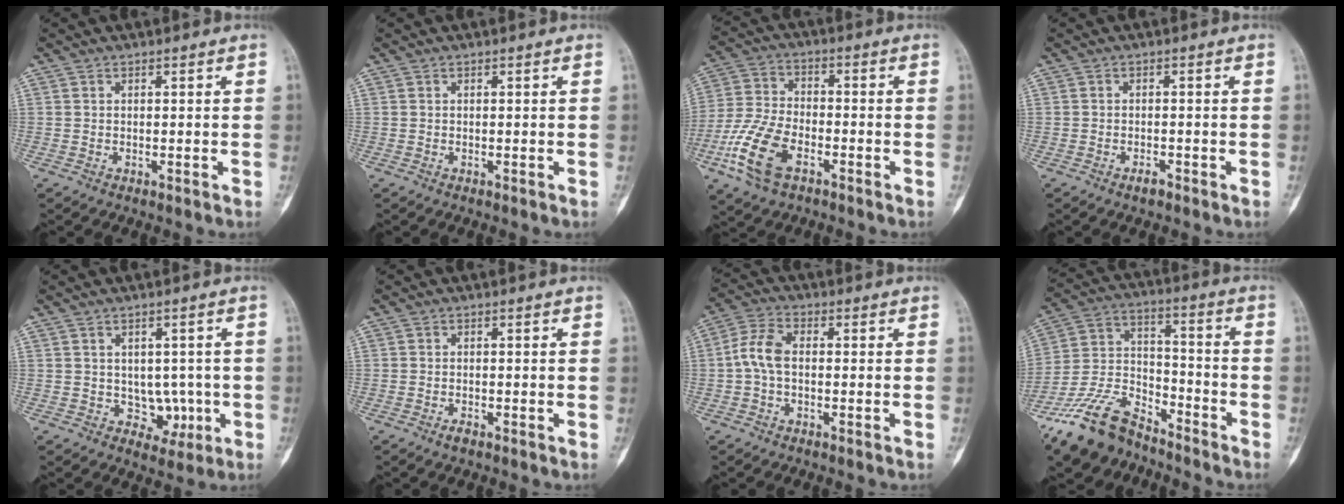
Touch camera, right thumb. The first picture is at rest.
{"total": 0.0}
{"total": 12.6, "force": [-5.8, 6.8, 8.9], "torque": [-0.194, 0.016, -0.115]}
{"total": 1.5, "force": [-1.1, 0.6, 0.9], "torque": [-0.016, 0.004, -0.020]}
{"total": 5.2, "force": [-0.7, 4.2, 3.0], "torque": [-0.002, 0.004, -0.002]}
{"total": 1.1, "force": [-0.7, 0.4, 0.7], "torque": [-0.014, -0.002, -0.016]}
{"total": 6.0, "force": [-0.5, 3.5, 4.8], "torque": [-0.104, 0.018, -0.018]}
{"total": 15.4, "force": [-12.2, 7.1, 6.2], "torque": [-0.109, 0.077, -0.231]}